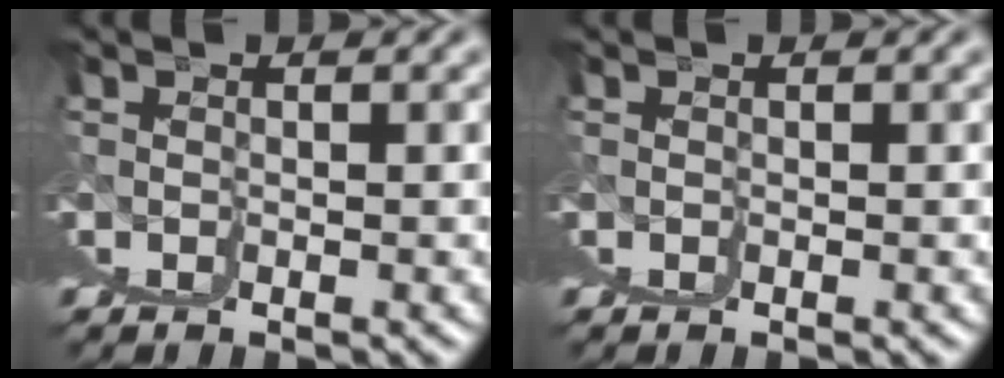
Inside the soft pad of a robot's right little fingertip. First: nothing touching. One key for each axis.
{"total": 0.0}